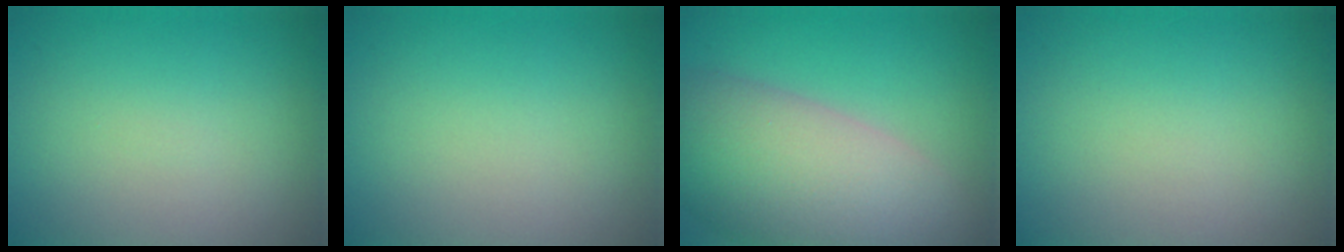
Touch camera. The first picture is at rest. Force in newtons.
{"total": 0.0}
{"total": 11.3, "press": 11.3, "slide": 1.2}
{"total": 0.0}